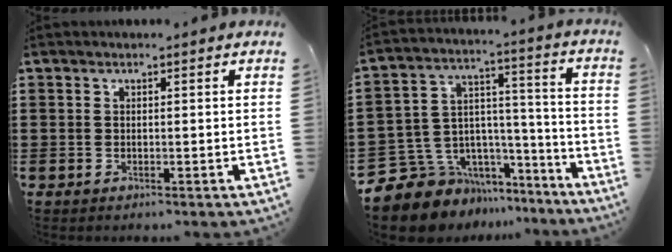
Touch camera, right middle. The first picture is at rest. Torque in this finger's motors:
{"motor_torque": [2.14, 0.00, 0.35, 0.02]}